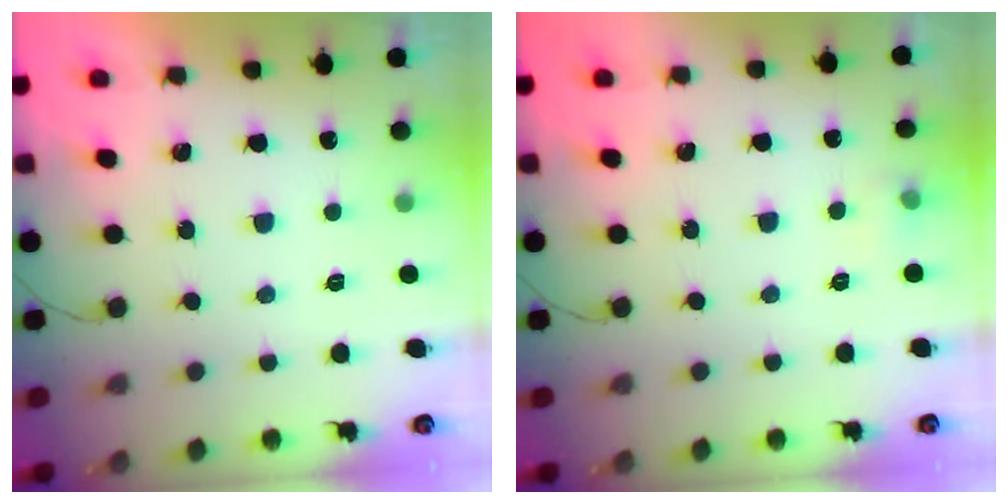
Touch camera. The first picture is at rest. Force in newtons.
{"total": 3.6, "press": 3.3, "slide": 1.4}